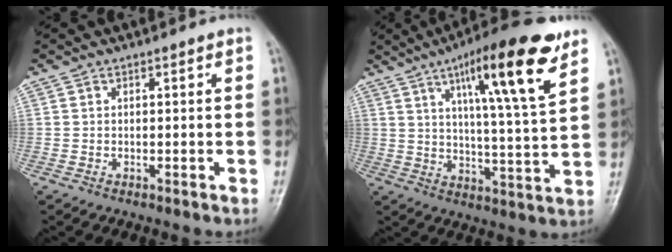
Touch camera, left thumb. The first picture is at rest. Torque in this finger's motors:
{"motor_torque": [0.63, 0.57, 1.63, -1.14, 0.13]}